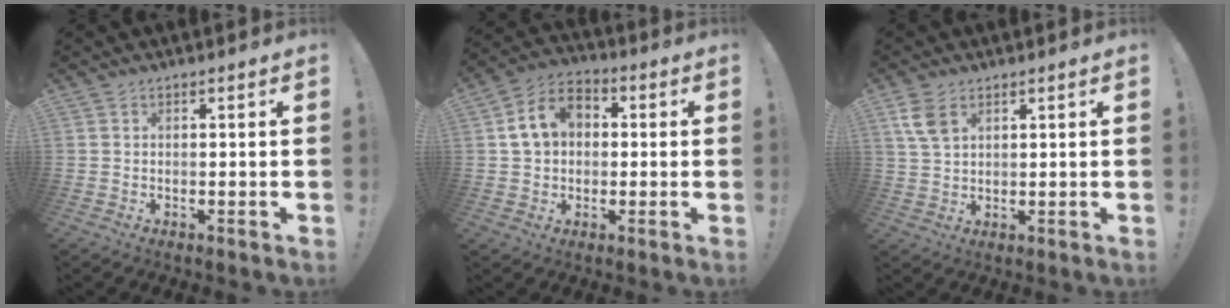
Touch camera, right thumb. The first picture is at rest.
{"total": 11.1, "force": [2.6, 8.6, 6.4], "torque": [-0.100, 0.009, 0.056]}
{"total": 6.3, "force": [3.2, 3.7, 4.0], "torque": [-0.075, -0.011, 0.061]}